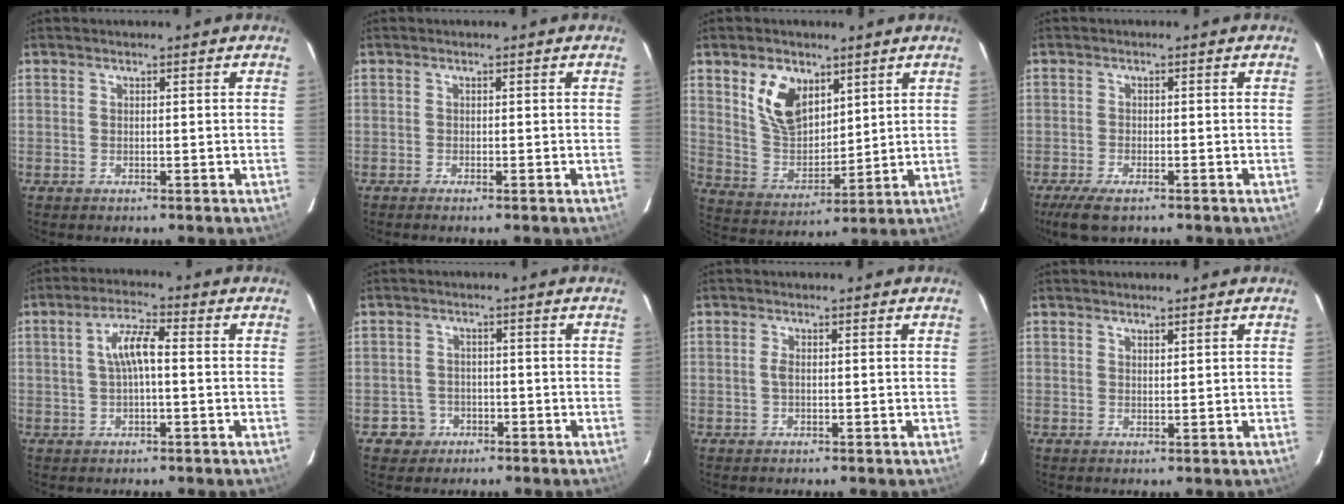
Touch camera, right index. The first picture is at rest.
{"total": 0.7, "force": [-0.6, 0.0, 0.4], "torque": [-0.009, -0.002, -0.012]}
{"total": 11.0, "force": [5.5, 6.8, 6.7], "torque": [-0.128, 0.012, 0.117]}
{"total": 5.4, "force": [-3.9, 1.8, 3.3], "torque": [-0.083, -0.020, -0.072]}
{"total": 5.5, "force": [0.1, 1.6, 5.2], "torque": [-0.101, 0.013, 0.004]}
{"total": 4.1, "force": [-1.8, 3.7, -0.1], "torque": [-0.007, 0.020, -0.028]}
{"total": 1.2, "force": [-0.1, 0.4, 1.1], "torque": [-0.024, 0.001, -0.003]}
{"total": 1.0, "force": [0.9, 0.2, 0.2], "torque": [-0.006, -0.002, 0.017]}